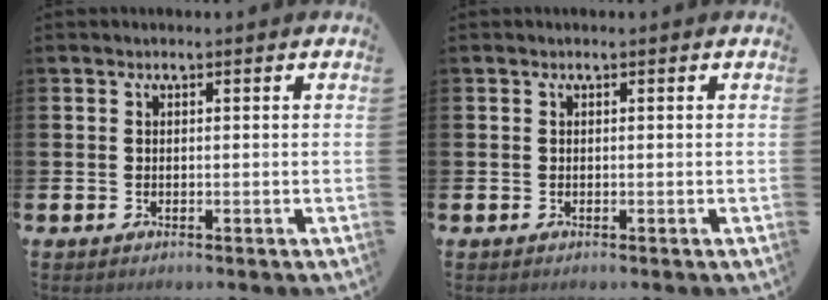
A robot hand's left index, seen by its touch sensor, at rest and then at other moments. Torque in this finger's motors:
{"motor_torque": [0.00, 0.00, 0.00, -0.01]}